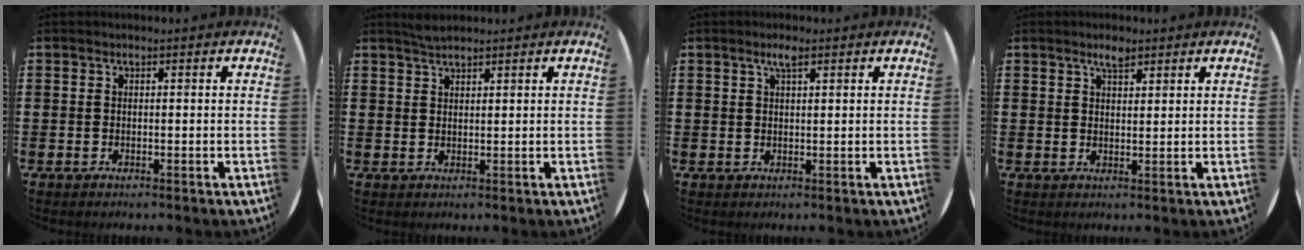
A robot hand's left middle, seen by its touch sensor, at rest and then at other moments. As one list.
[{"total": 1.9, "force": [1.8, 0.3, 0.6], "torque": [-0.014, 0.002, 0.033]}, {"total": 2.1, "force": [1.5, 0.4, 1.4], "torque": [-0.031, 0.004, 0.025]}, {"total": 2.7, "force": [2.2, 0.8, 1.4], "torque": [-0.030, 0.004, 0.040]}]